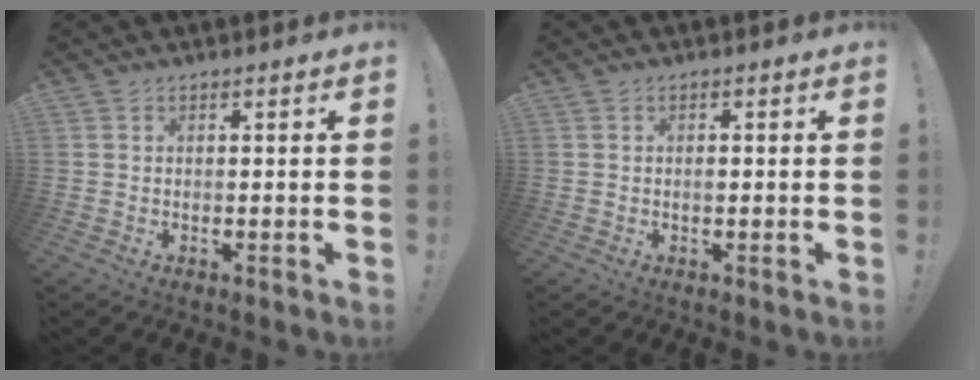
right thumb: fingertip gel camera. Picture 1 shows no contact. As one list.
[{"total": 0.6, "force": [-0.3, 0.4, 0.4], "torque": [0.002, -0.003, -0.008]}]